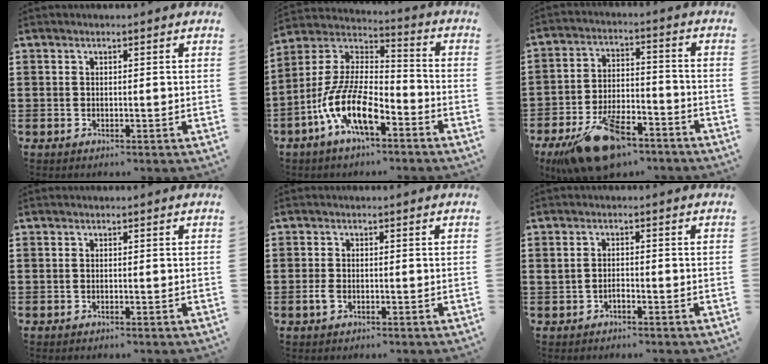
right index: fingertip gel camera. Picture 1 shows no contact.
{"total": 11.6, "force": [-6.8, 3.9, 8.6], "torque": [-0.209, -0.013, -0.135]}
{"total": 14.4, "force": [-9.5, 5.6, 9.2], "torque": [-0.166, 0.035, -0.160]}
{"total": 0.0}
{"total": 1.8, "force": [-0.7, 1.0, 1.4], "torque": [-0.042, -0.008, -0.016]}
{"total": 1.5, "force": [-0.7, 0.8, 1.1], "torque": [-0.023, 0.000, -0.013]}